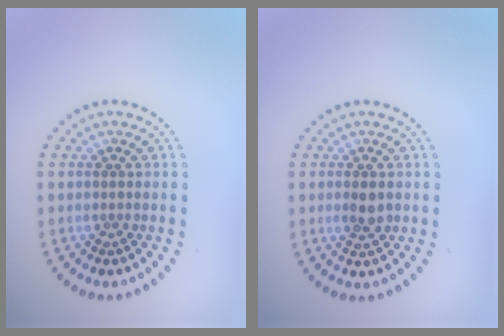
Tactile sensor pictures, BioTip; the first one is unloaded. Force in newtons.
{"total": 1.7, "press": 1.7, "slide": 0.2}